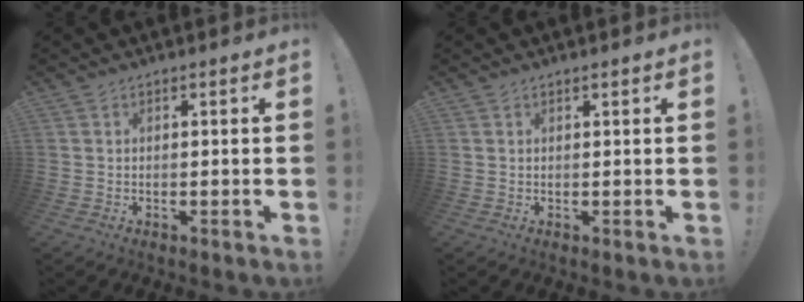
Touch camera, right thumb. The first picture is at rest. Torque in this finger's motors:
{"motor_torque": [0.26, -0.27, 0.01, -0.04, 0.08]}